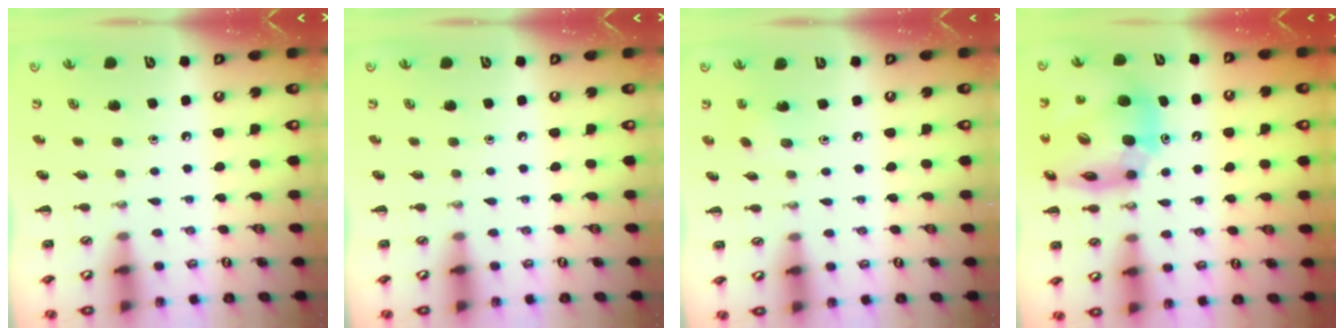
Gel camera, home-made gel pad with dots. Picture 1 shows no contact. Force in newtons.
{"total": 0.0}
{"total": 2.0, "press": 1.9, "slide": 0.7}
{"total": 17.5, "press": 16.7, "slide": 5.1}